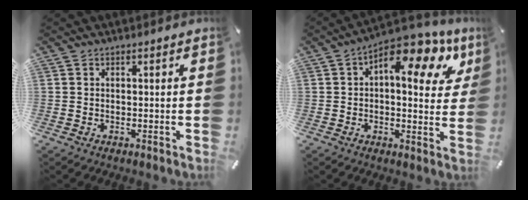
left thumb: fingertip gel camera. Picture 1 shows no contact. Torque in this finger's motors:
{"motor_torque": [0.45, 0.69, 1.01, 0.15, 0.03]}